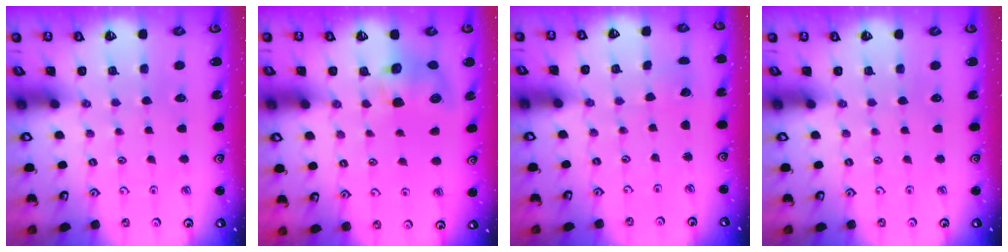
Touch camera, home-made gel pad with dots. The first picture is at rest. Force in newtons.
{"total": 8.9, "press": 8.9, "slide": 1.3}
{"total": 1.4, "press": 1.4, "slide": 0.0}
{"total": 0.0}